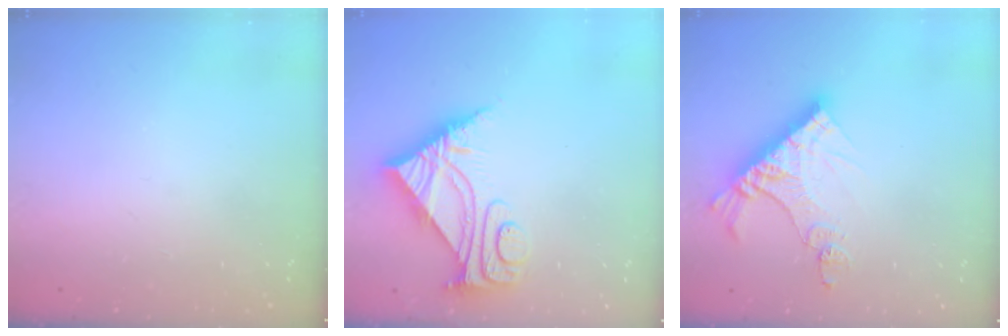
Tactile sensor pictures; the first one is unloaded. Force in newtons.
{"total": 7.1, "press": 7.0, "slide": 0.7}
{"total": 12.6, "press": 12.6, "slide": 1.1}